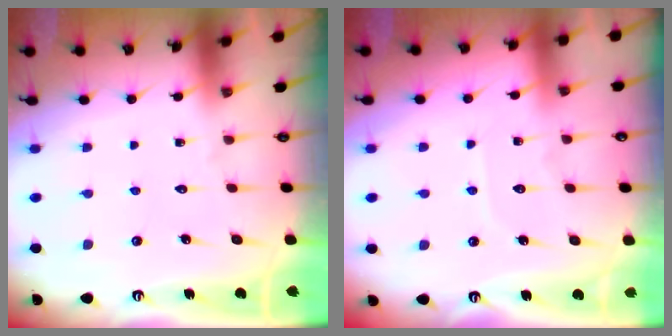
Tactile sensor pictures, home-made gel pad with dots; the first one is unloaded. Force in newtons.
{"total": 4.7, "press": 4.7, "slide": 0.6}